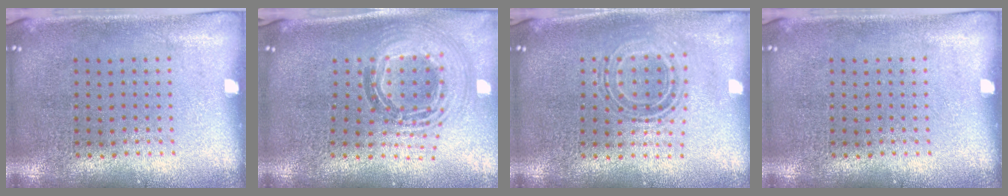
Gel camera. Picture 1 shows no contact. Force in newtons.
{"total": 1.4, "press": 1.2, "slide": 0.7}
{"total": 0.9, "press": 0.8, "slide": 0.3}
{"total": 0.0}